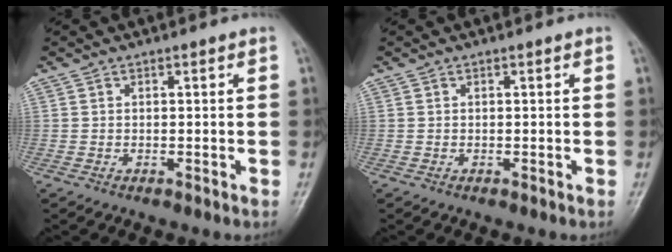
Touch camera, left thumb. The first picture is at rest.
{"total": 0.0}